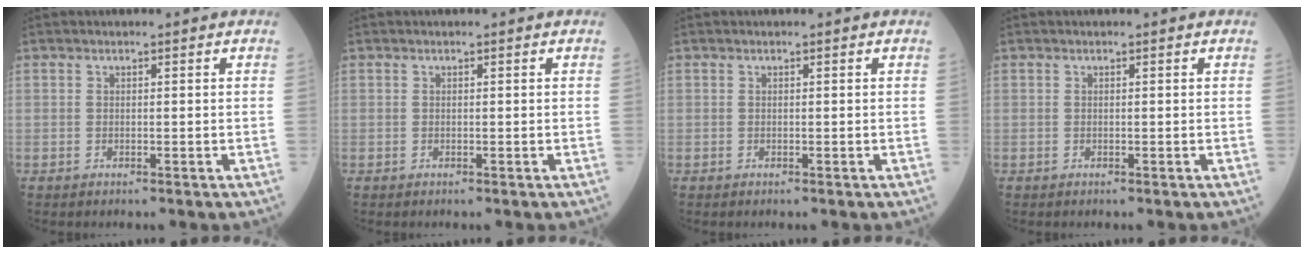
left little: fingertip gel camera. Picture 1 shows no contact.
{"total": 0.0}
{"total": 0.0}
{"total": 0.0}